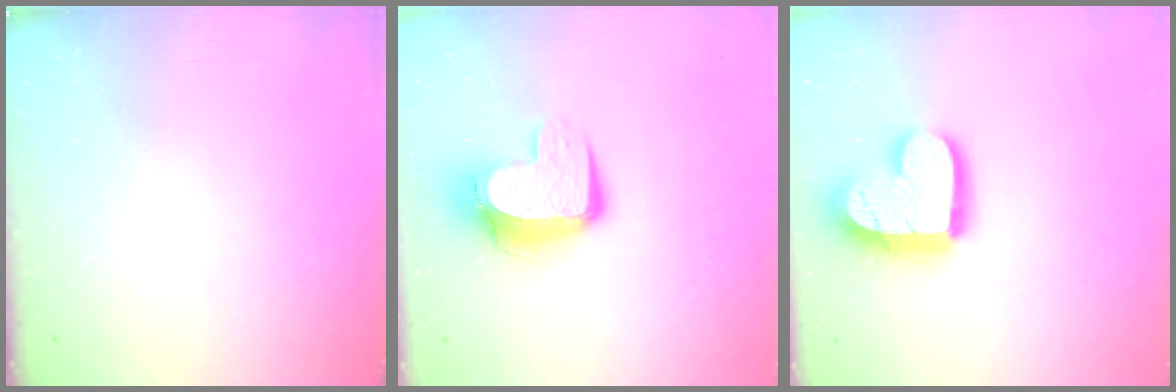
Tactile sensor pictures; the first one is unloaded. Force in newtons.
{"total": 12.2, "press": 12.1, "slide": 1.2}
{"total": 16.5, "press": 16.4, "slide": 1.3}